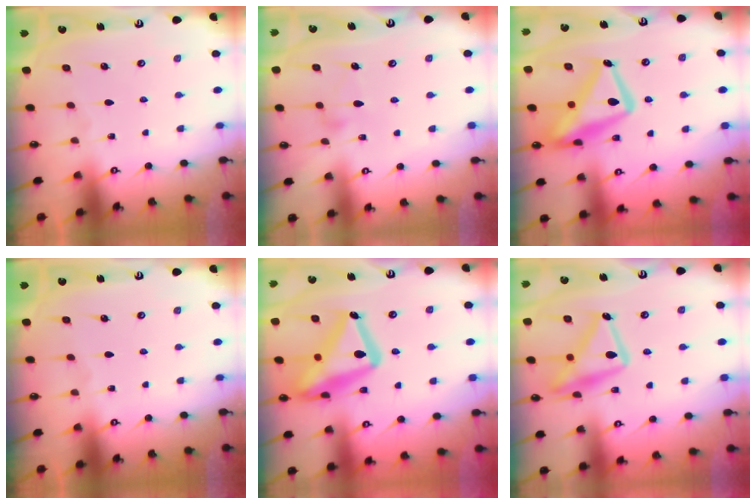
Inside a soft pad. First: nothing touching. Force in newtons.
{"total": 7.1, "press": 7.1, "slide": 0.3}
{"total": 18.3, "press": 18.2, "slide": 1.6}
{"total": 0.0}
{"total": 22.8, "press": 22.8, "slide": 1.7}
{"total": 17.4, "press": 17.4, "slide": 0.9}